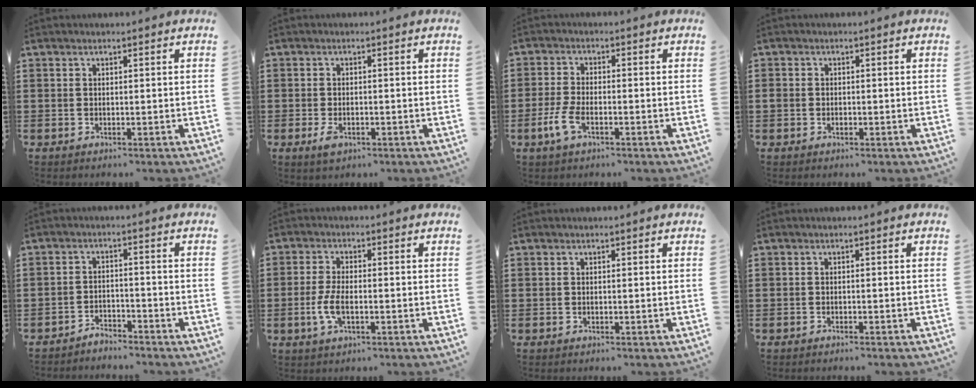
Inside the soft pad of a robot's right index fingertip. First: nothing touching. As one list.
[{"total": 2.1, "force": [-0.8, 1.1, 1.6], "torque": [-0.044, -0.004, -0.019]}, {"total": 4.0, "force": [-1.8, 1.5, 3.3], "torque": [-0.085, -0.009, -0.038]}, {"total": 1.0, "force": [-0.3, 0.9, 0.4], "torque": [-0.010, 0.003, -0.007]}, {"total": 2.8, "force": [-2.8, 0.2, -0.1], "torque": [-0.008, 0.000, -0.059]}, {"total": 4.1, "force": [-1.2, 1.6, 3.6], "torque": [-0.084, -0.006, -0.026]}, {"total": 0.0}, {"total": 0.8, "force": [-0.7, -0.2, 0.2], "torque": [-0.006, -0.006, -0.014]}]